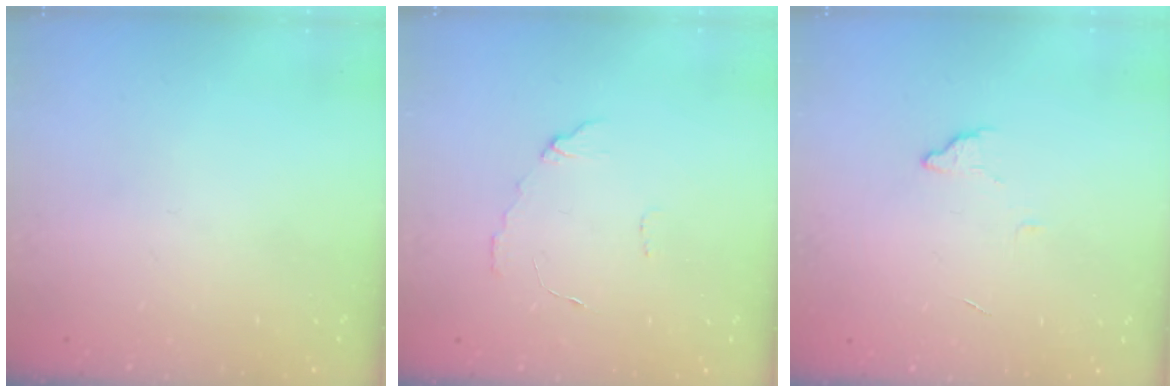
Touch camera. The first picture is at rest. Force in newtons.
{"total": 4.5, "press": 4.5, "slide": 0.4}
{"total": 3.2, "press": 3.2, "slide": 0.2}